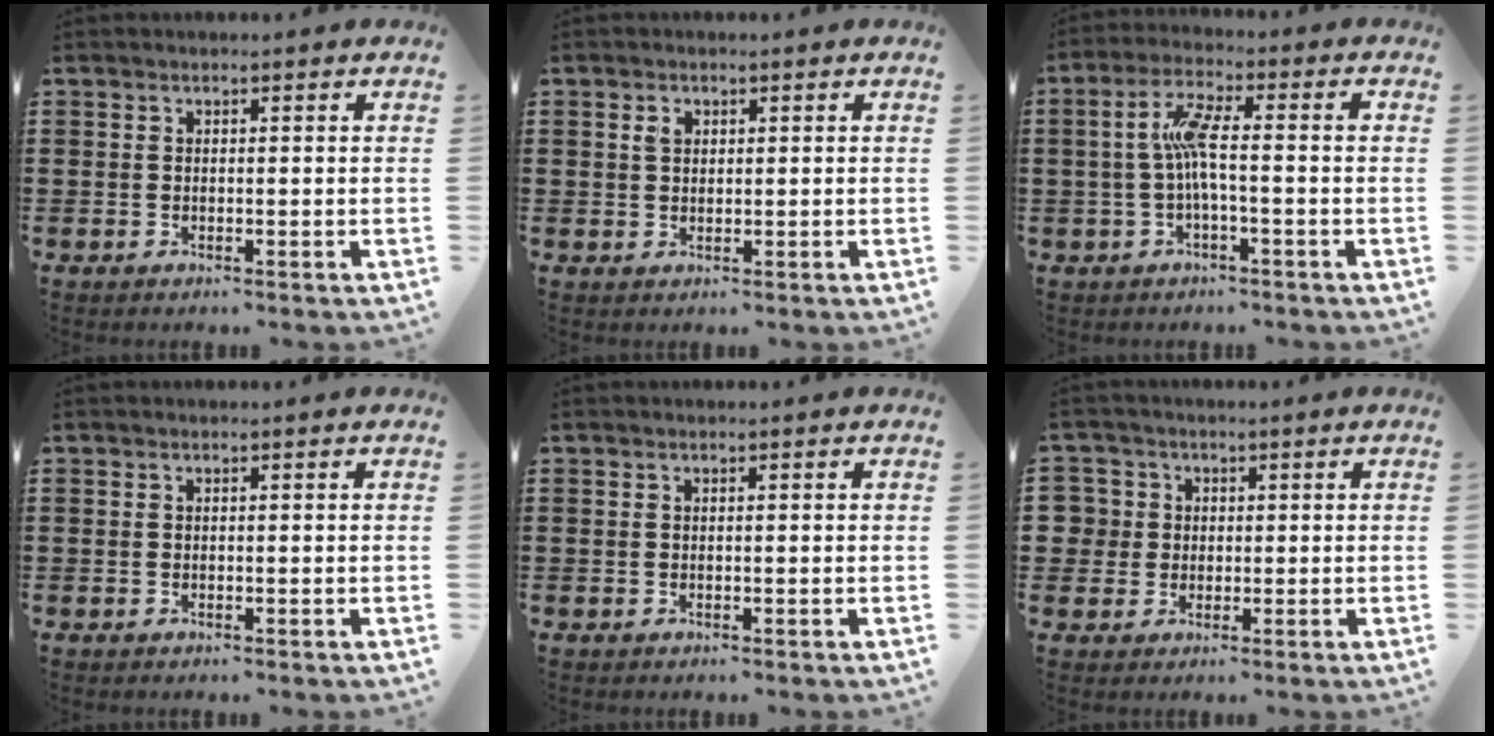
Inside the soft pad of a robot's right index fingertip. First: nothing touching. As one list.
[{"total": 1.5, "force": [0.6, 1.0, 0.9], "torque": [-0.021, 0.004, 0.011]}, {"total": 6.6, "force": [-0.6, 1.0, 6.5], "torque": [-0.141, -0.003, -0.022]}, {"total": 0.0}, {"total": 0.0}, {"total": 3.6, "force": [0.5, 3.6, 0.1], "torque": [-0.022, 0.013, 0.007]}]